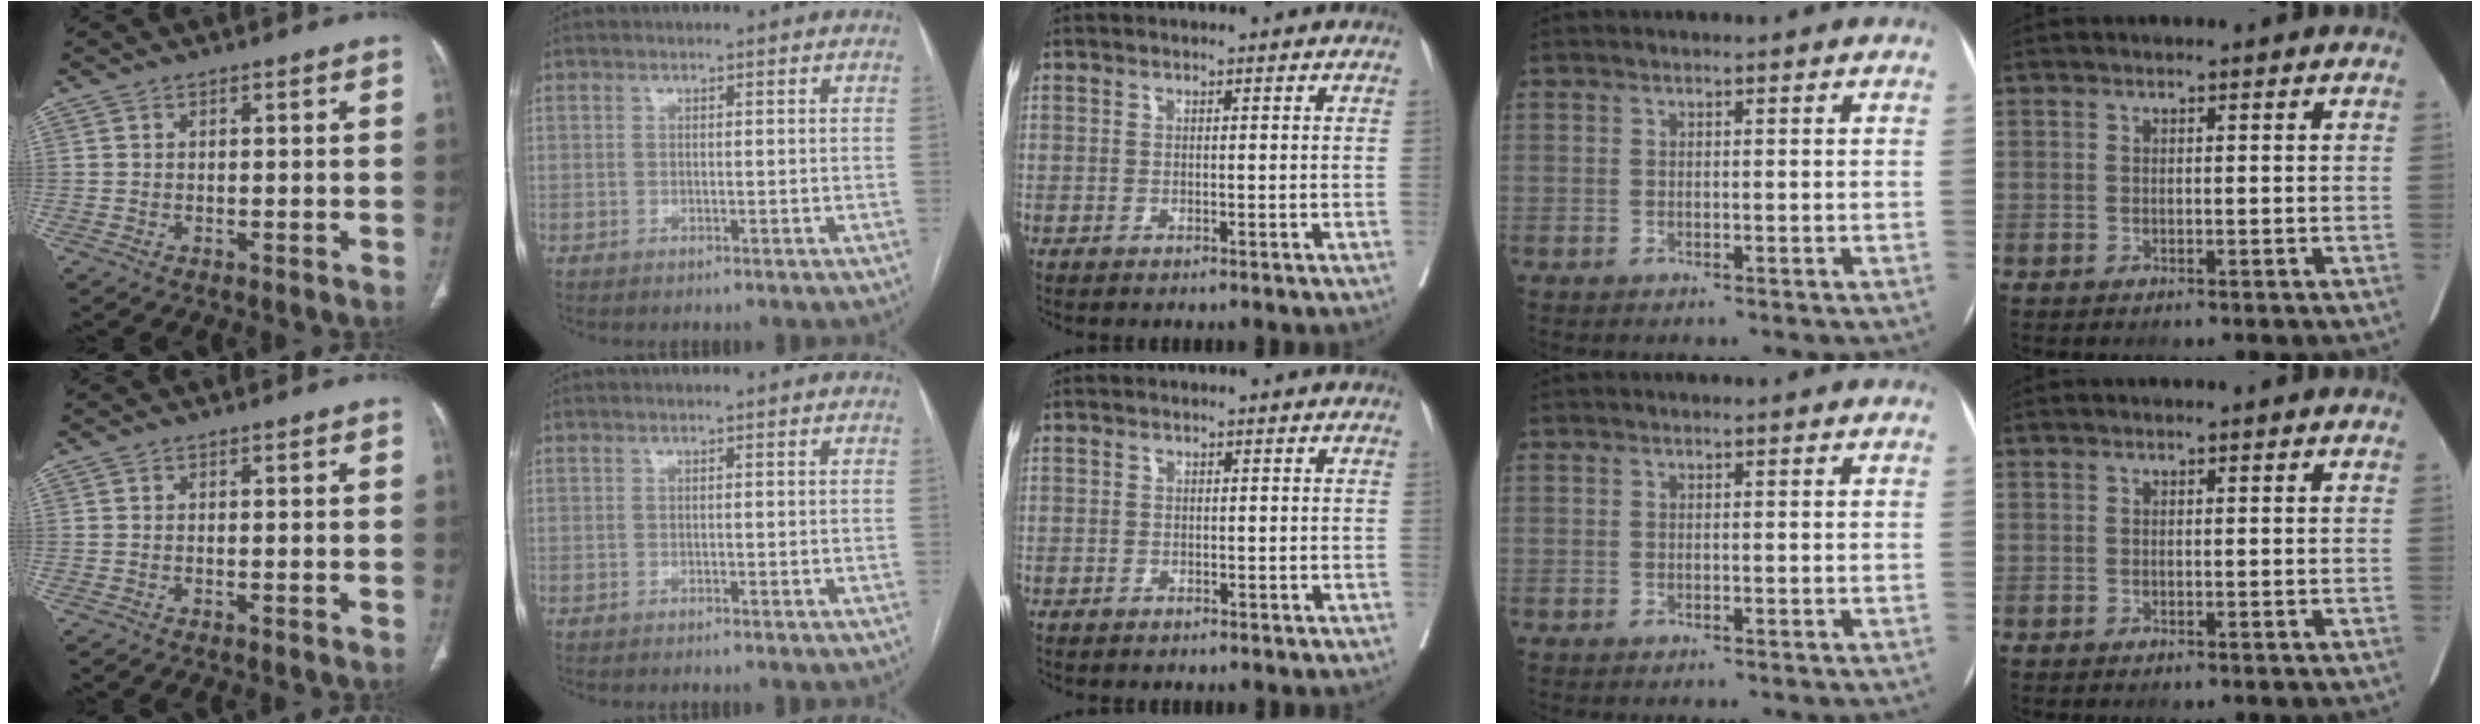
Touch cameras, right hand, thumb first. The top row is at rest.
{"middle": {"total": 1.0, "force": [-0.6, 0.8, -0.1], "torque": [-0.005, 0.006, -0.011]}}